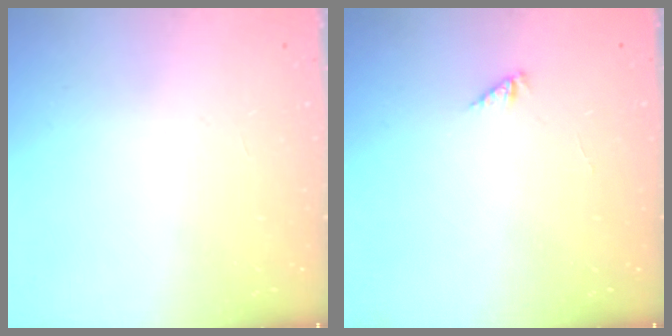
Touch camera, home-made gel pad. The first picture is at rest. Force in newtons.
{"total": 0.0}